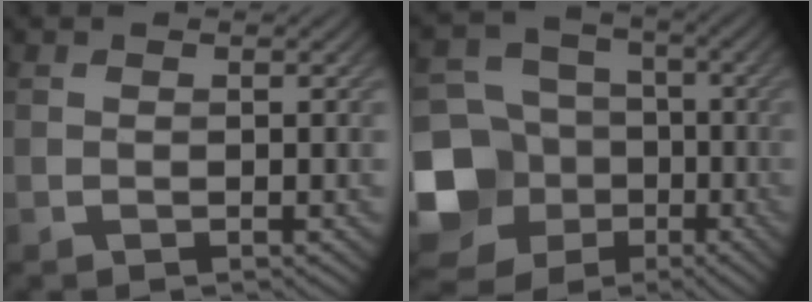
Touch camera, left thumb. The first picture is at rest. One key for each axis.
{"total": 16.4, "fx": -5.4, "fy": 14.4, "fz": 5.9, "tx": -0.203, "ty": -0.028, "tz": -0.107}